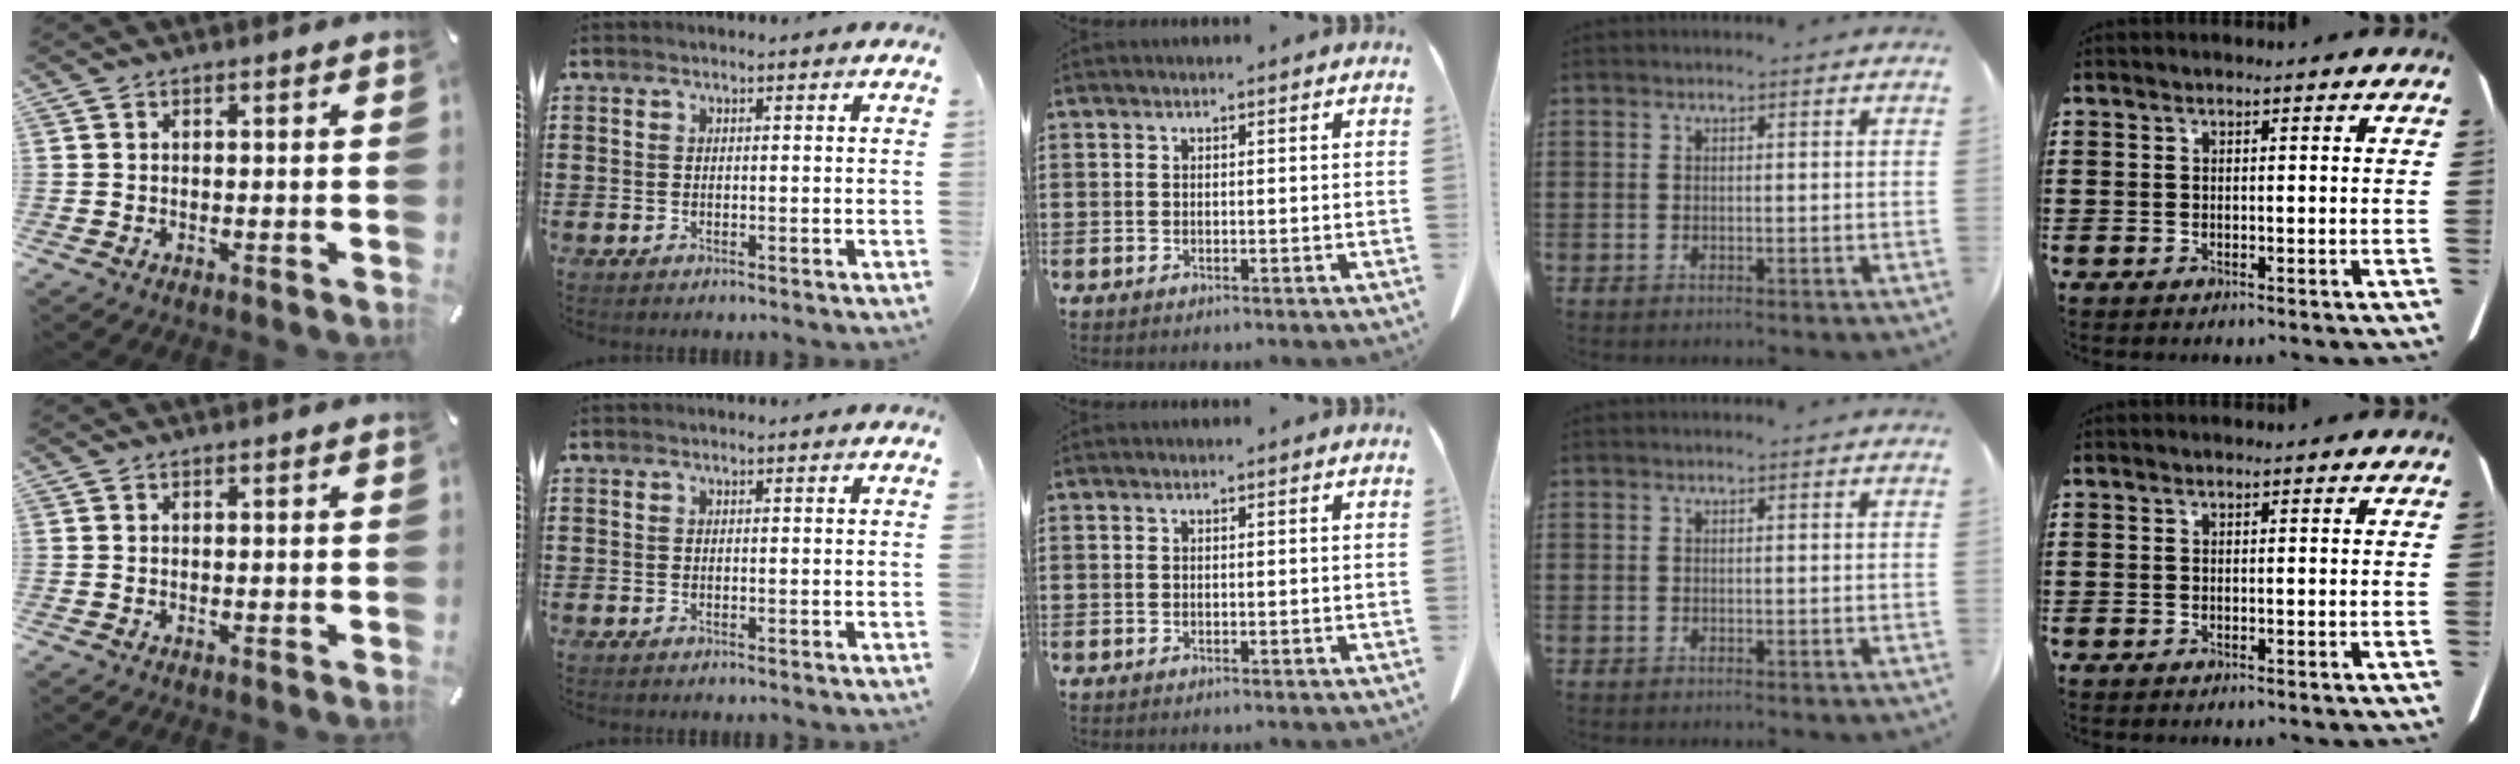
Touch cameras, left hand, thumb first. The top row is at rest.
{}